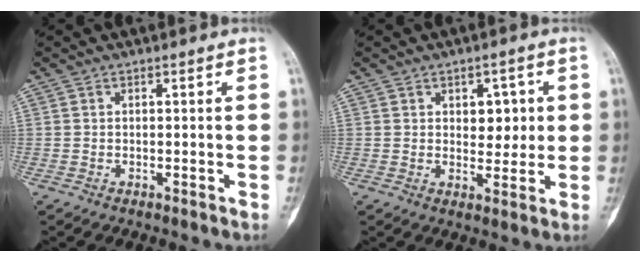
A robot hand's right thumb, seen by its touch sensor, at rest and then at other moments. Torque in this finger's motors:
{"motor_torque": [-0.25, 0.34, 0.26, -0.17, 0.02]}